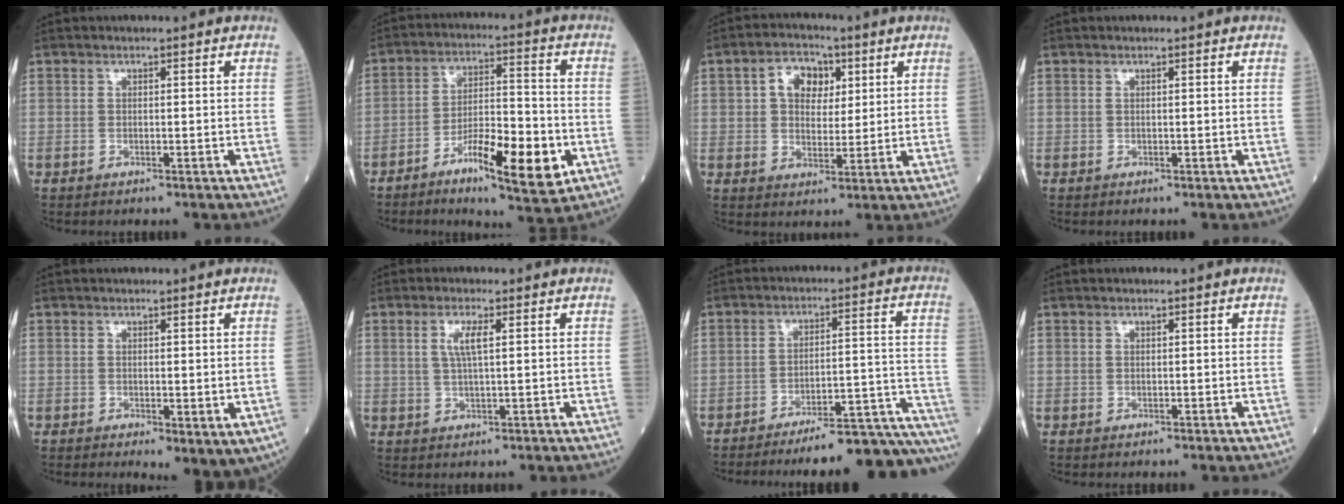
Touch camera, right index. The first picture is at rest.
{"total": 12.4, "force": [-5.4, 2.5, 10.9], "torque": [-0.182, -0.003, -0.086]}
{"total": 6.7, "force": [2.2, 4.5, 4.4], "torque": [-0.073, 0.020, 0.038]}
{"total": 0.0}
{"total": 5.0, "force": [-1.1, 1.8, 4.5], "torque": [-0.052, -0.015, -0.010]}
{"total": 3.5, "force": [1.1, 0.4, 3.3], "torque": [-0.069, 0.001, 0.021]}
{"total": 20.8, "force": [-19.6, -0.6, 7.0], "torque": [-0.024, 0.017, -0.259]}
{"total": 0.0}